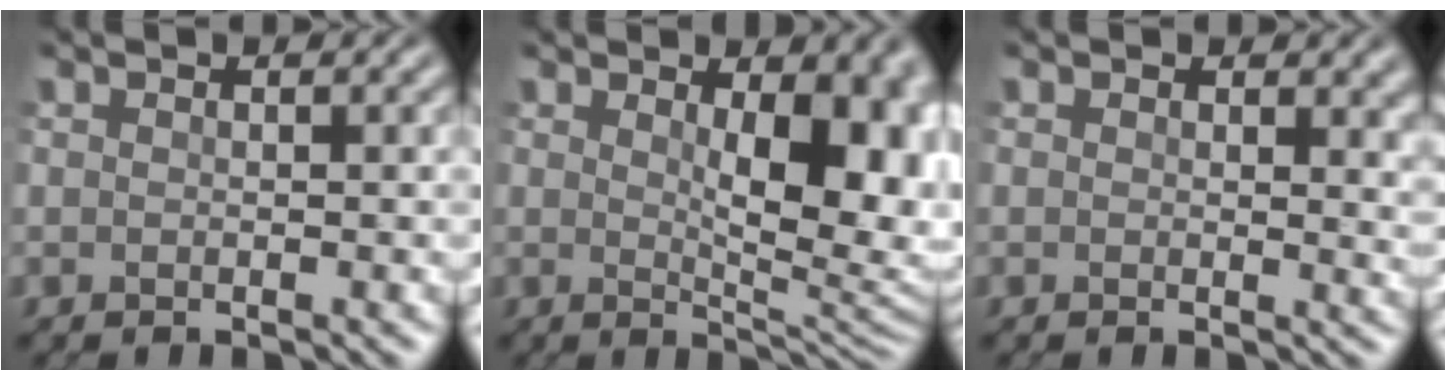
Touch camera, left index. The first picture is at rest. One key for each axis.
{"total": 9.4, "fx": 1.7, "fy": 3.8, "fz": 8.5, "tx": -0.077, "ty": 0.004, "tz": 0.028}
{"total": 2.2, "fx": 1.0, "fy": 0.9, "fz": 1.8, "tx": -0.010, "ty": -0.001, "tz": 0.022}